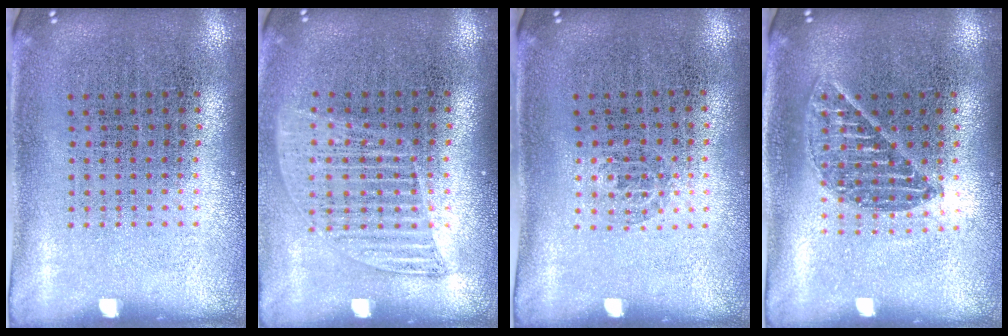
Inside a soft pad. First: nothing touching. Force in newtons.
{"total": 1.2, "press": 1.1, "slide": 0.5}
{"total": 0.5, "press": 0.3, "slide": 0.4}
{"total": 1.1, "press": 1.0, "slide": 0.4}